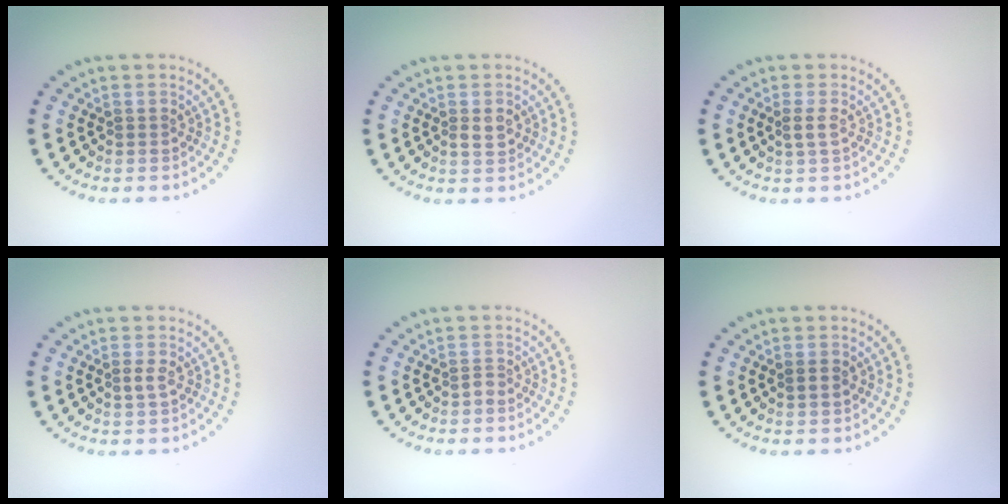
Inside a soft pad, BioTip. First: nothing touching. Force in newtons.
{"total": 1.3, "press": 1.3, "slide": 0.1}
{"total": 1.1, "press": 0.9, "slide": 0.5}
{"total": 1.1, "press": 1.1, "slide": 0.3}
{"total": 0.8, "press": 0.5, "slide": 0.7}
{"total": 1.2, "press": 1.1, "slide": 0.3}